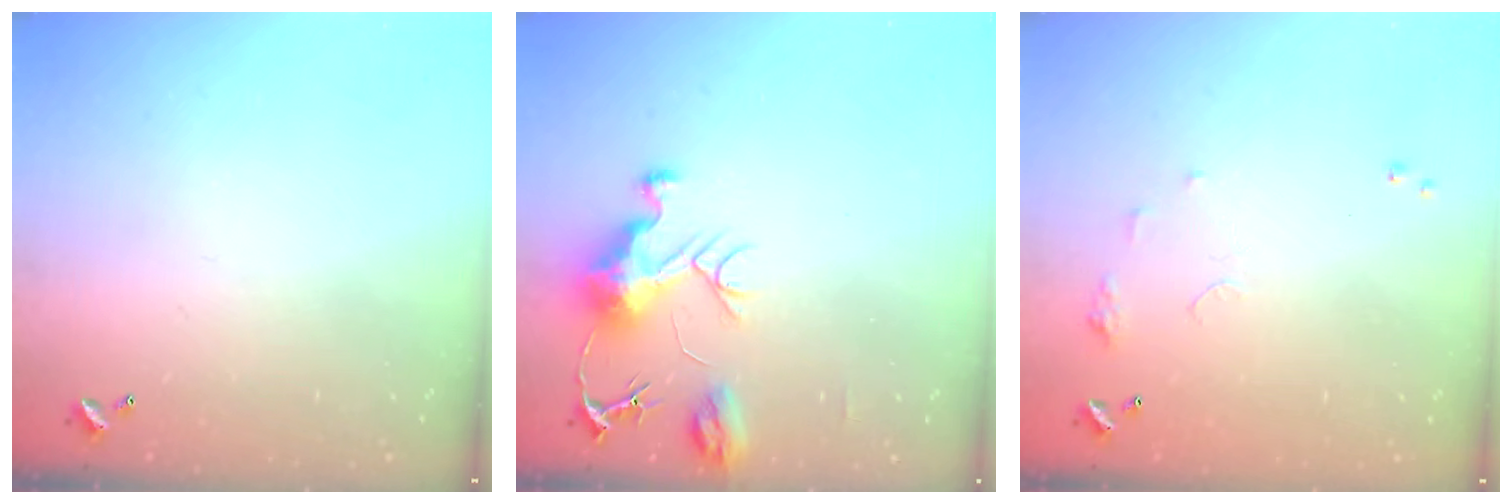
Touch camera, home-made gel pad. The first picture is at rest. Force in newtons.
{"total": 9.2, "press": 9.2, "slide": 1.0}
{"total": 6.3, "press": 6.3, "slide": 0.7}